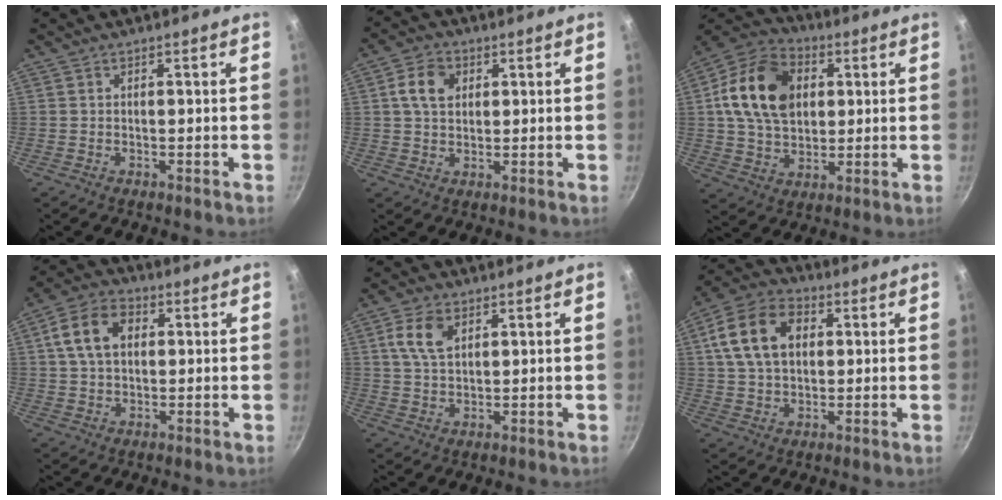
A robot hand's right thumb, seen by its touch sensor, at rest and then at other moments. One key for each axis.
{"total": 6.4, "fx": 1.8, "fy": 4.7, "fz": 4.0, "tx": -0.058, "ty": 0.006, "tz": 0.027}
{"total": 18.0, "fx": 3.7, "fy": 12.8, "fz": 12.1, "tx": -0.187, "ty": 0.010, "tz": 0.054}
{"total": 9.9, "fx": 2.2, "fy": 6.9, "fz": 6.8, "tx": -0.108, "ty": 0.017, "tz": 0.028}
{"total": 6.7, "fx": 2.7, "fy": 4.0, "fz": 4.7, "tx": -0.083, "ty": -0.001, "tz": 0.051}
{"total": 14.3, "fx": 3.5, "fy": 9.9, "fz": 9.7, "tx": -0.159, "ty": 0.013, "tz": 0.048}